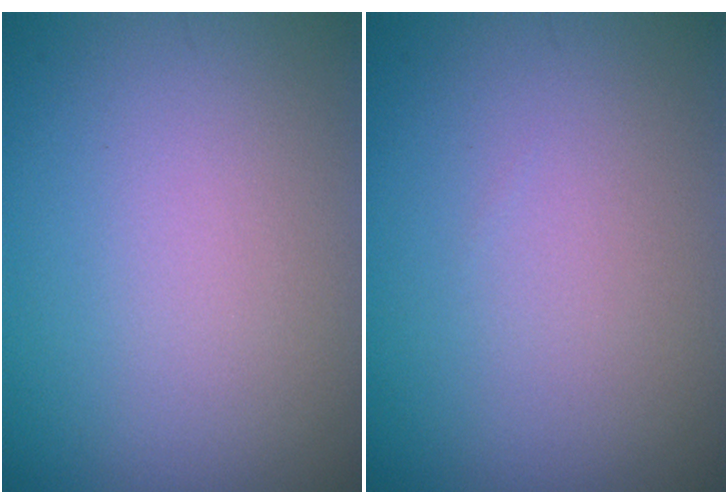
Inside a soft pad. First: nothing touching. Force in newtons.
{"total": 0.0}